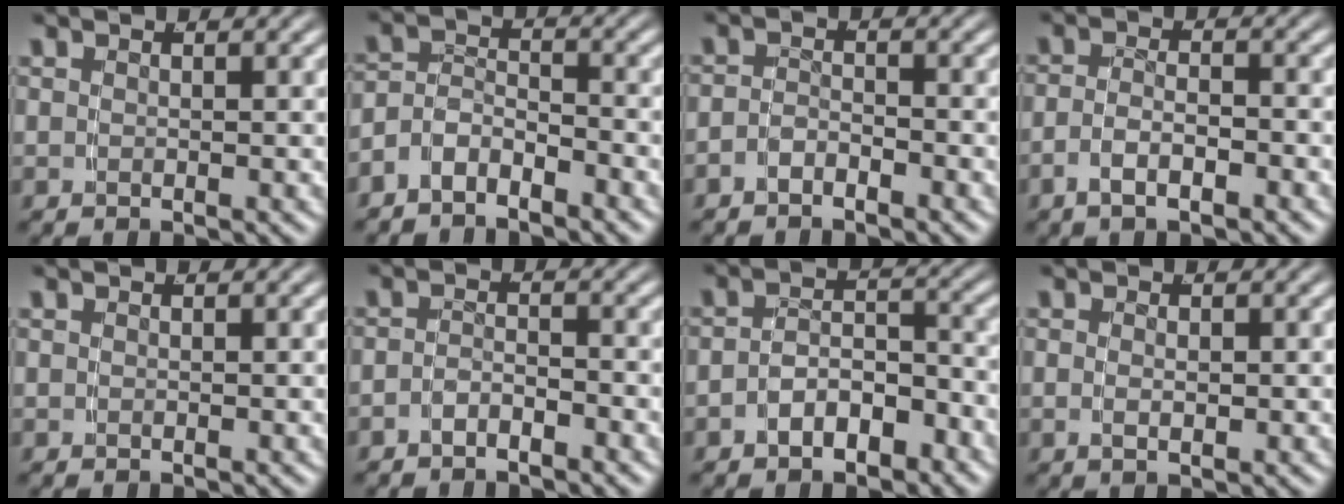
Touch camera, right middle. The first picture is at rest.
{"total": 4.0, "force": [-2.9, 2.5, 1.4], "torque": [-0.026, -0.012, -0.052]}
{"total": 2.0, "force": [-1.8, 0.6, 0.5], "torque": [-0.013, -0.006, -0.032]}
{"total": 2.7, "force": [-1.9, 0.7, 1.8], "torque": [-0.030, -0.003, -0.033]}
{"total": 0.0}
{"total": 2.1, "force": [-2.0, 0.5, 0.5], "torque": [-0.009, -0.003, -0.036]}
{"total": 4.0, "force": [-3.0, 2.0, 1.7], "torque": [-0.021, -0.005, -0.051]}
{"total": 1.0, "force": [-0.2, -0.1, 0.9], "torque": [-0.019, -0.008, 0.002]}